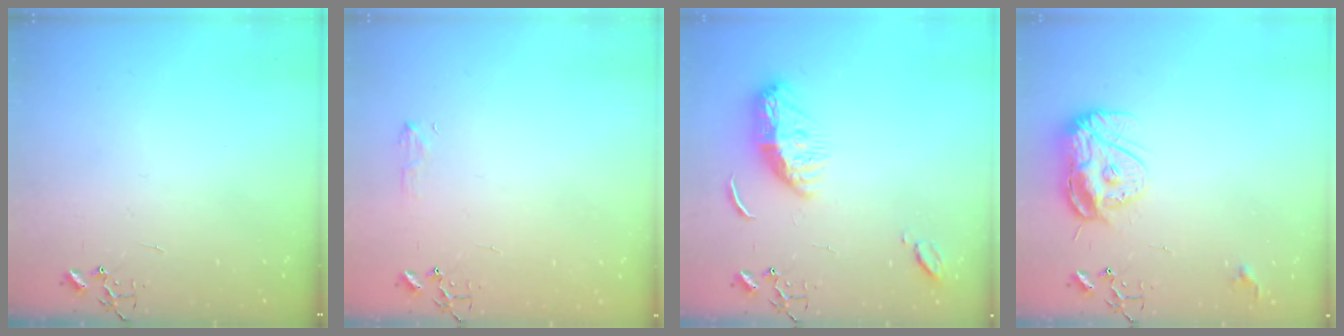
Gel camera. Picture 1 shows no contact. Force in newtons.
{"total": 6.0, "press": 6.0, "slide": 0.6}
{"total": 11.1, "press": 11.0, "slide": 1.0}
{"total": 12.4, "press": 12.4, "slide": 1.4}